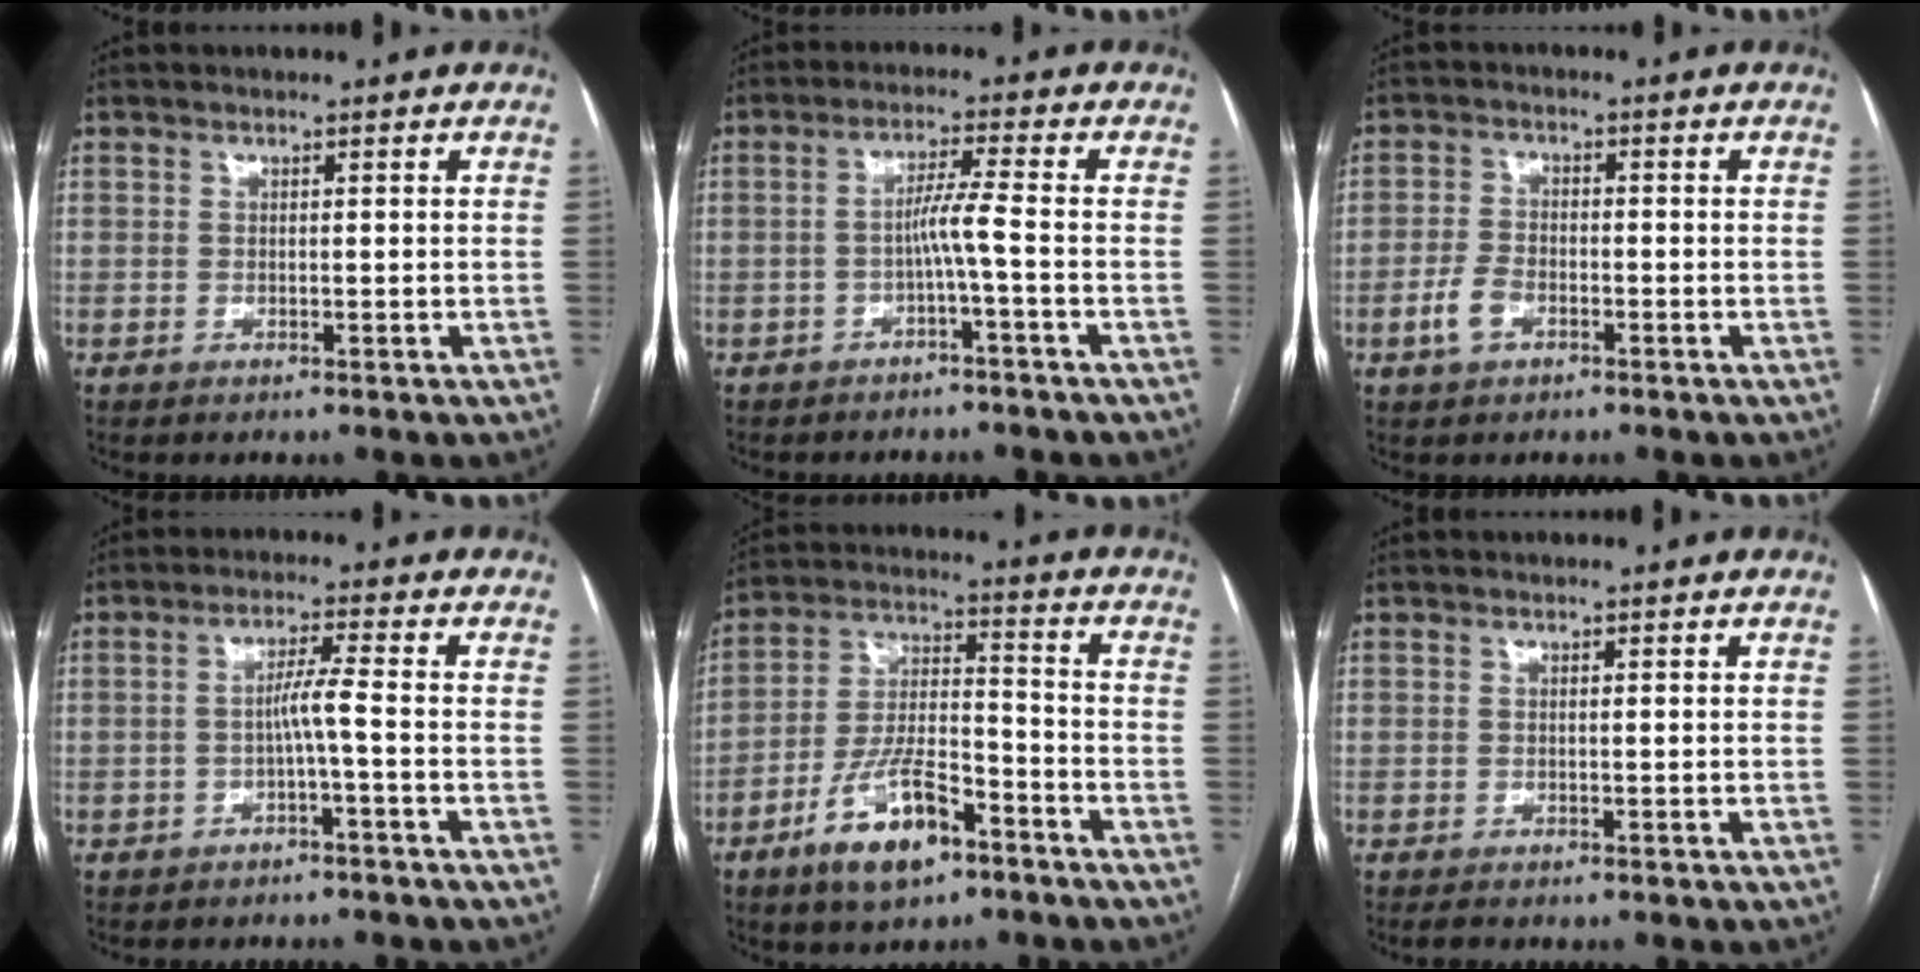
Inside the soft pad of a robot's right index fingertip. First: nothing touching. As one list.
[{"total": 3.9, "force": [-1.4, -0.8, 3.6], "torque": [-0.065, 0.010, -0.025]}, {"total": 4.0, "force": [-2.0, 2.2, 2.7], "torque": [-0.063, 0.003, -0.036]}, {"total": 3.5, "force": [-1.1, -0.6, 3.3], "torque": [-0.059, 0.010, -0.018]}, {"total": 12.0, "force": [-7.0, 4.2, 8.8], "torque": [-0.174, 0.006, -0.122]}, {"total": 0.7, "force": [-0.4, 0.3, 0.5], "torque": [-0.007, -0.001, -0.005]}]